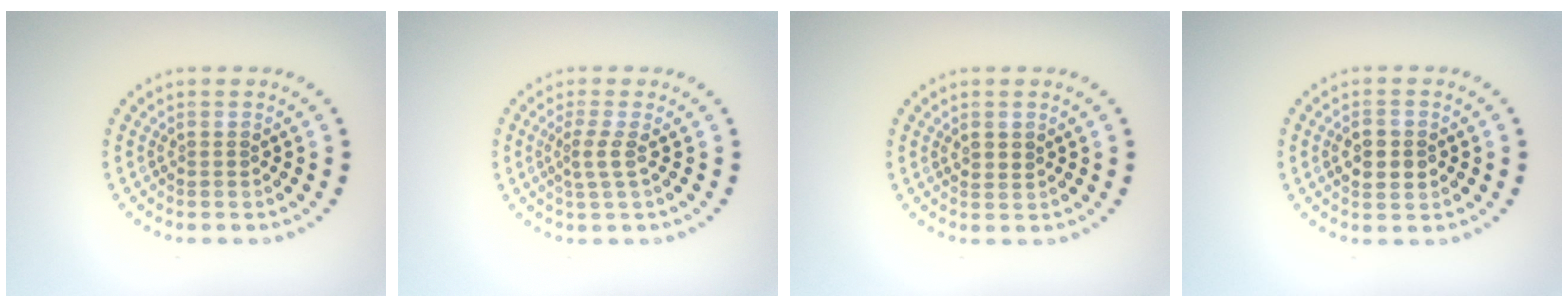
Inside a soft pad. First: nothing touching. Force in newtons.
{"total": 1.8, "press": 1.3, "slide": 1.2}
{"total": 1.1, "press": 1.0, "slide": 0.6}
{"total": 2.4, "press": 2.4, "slide": 0.1}